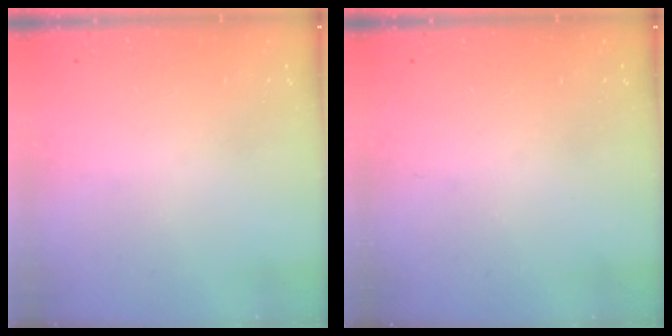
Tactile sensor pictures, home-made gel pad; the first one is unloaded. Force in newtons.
{"total": 0.0}